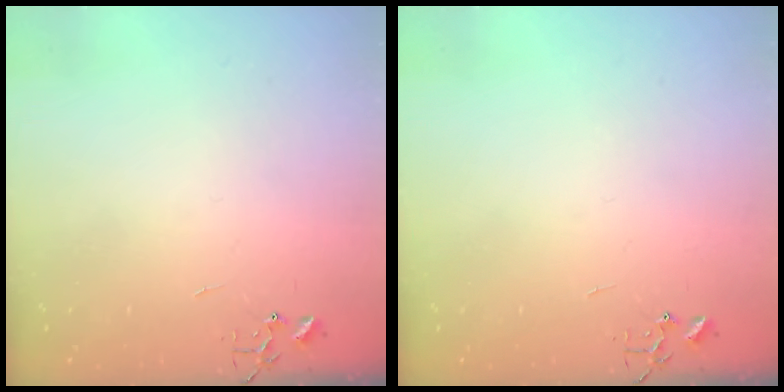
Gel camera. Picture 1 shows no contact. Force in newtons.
{"total": 0.0}